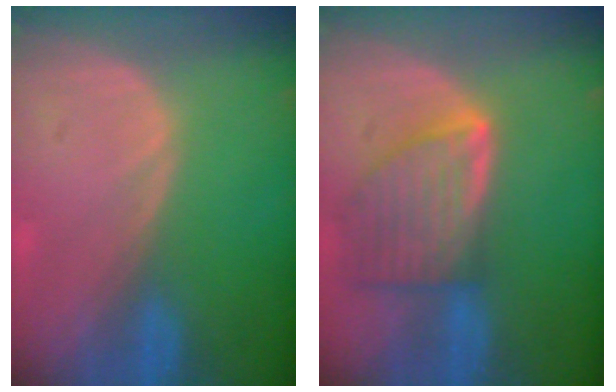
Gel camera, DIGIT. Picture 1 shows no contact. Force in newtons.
{"total": 8.0, "press": 7.2, "slide": 3.6}